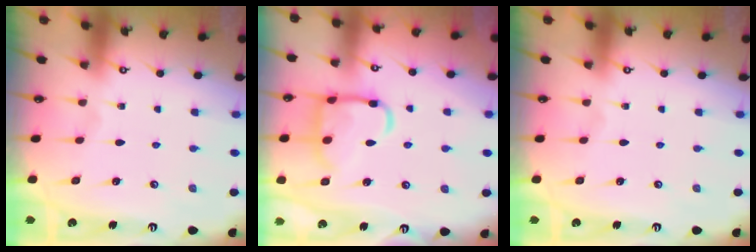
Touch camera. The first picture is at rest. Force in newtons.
{"total": 12.4, "press": 12.4, "slide": 0.8}
{"total": 0.0}